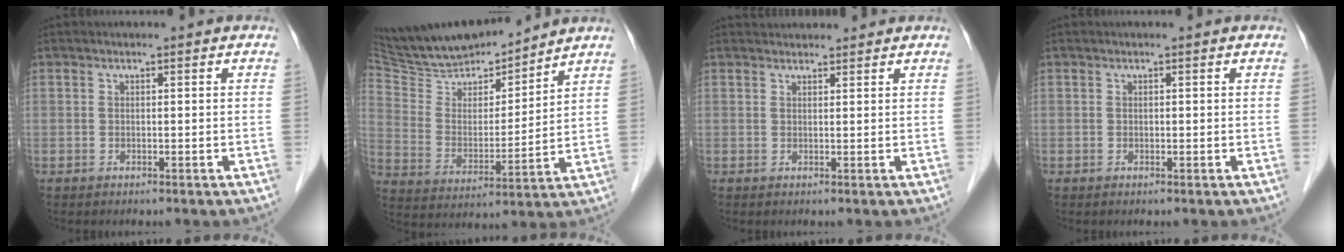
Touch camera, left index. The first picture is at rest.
{"total": 17.8, "force": [16.4, 3.0, 6.1], "torque": [-0.113, 0.003, 0.293]}
{"total": 8.5, "force": [8.1, 1.0, 2.2], "torque": [-0.041, 0.030, 0.127]}
{"total": 0.0}